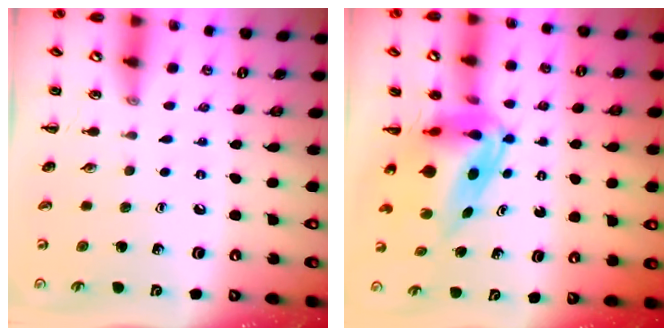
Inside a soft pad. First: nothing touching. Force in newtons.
{"total": 9.3, "press": 8.9, "slide": 2.6}